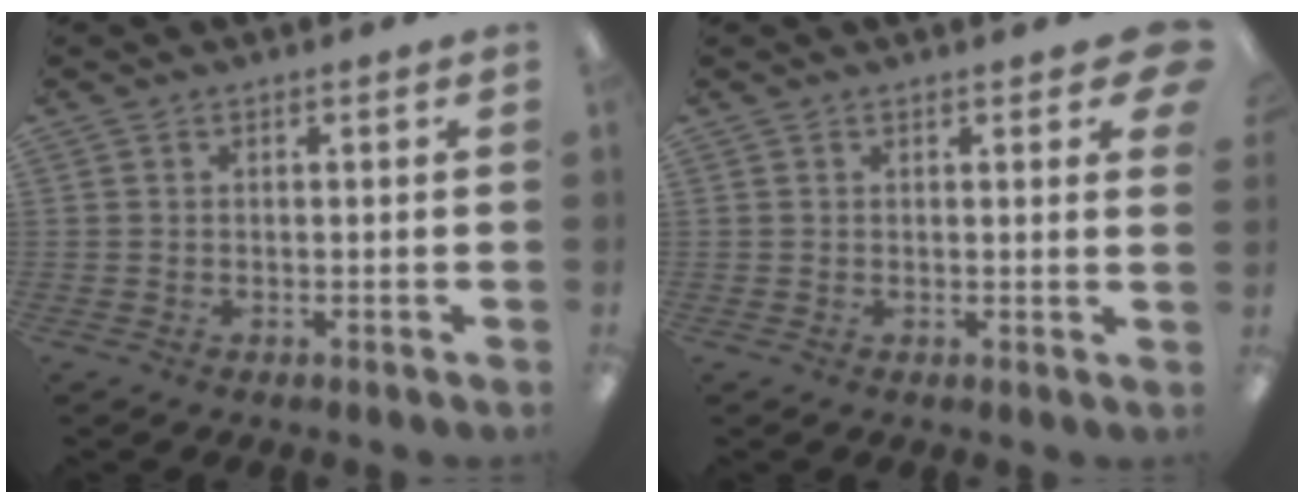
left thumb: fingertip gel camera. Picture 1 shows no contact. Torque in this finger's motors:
{"motor_torque": [-0.24, 0.47, -0.35, 0.21, 0.10]}